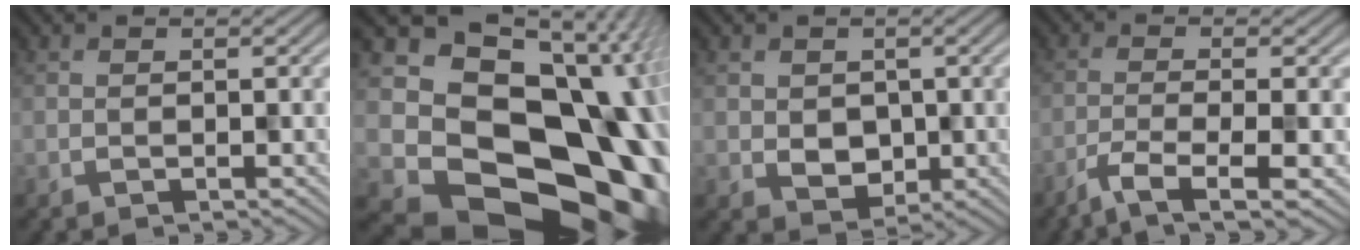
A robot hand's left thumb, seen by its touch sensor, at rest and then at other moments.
{"total": 19.0, "force": [-3.3, 15.1, 11.0], "torque": [-0.193, -0.062, -0.016]}
{"total": 2.8, "force": [0.3, 2.7, 0.7], "torque": [-0.023, -0.014, 0.012]}
{"total": 5.8, "force": [-3.8, 1.2, 4.1], "torque": [-0.070, -0.006, -0.061]}